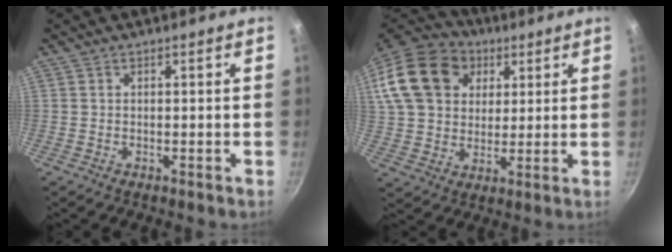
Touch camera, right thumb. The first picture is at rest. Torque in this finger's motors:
{"motor_torque": [0.26, 3.37, 1.38, 0.18, 0.44]}